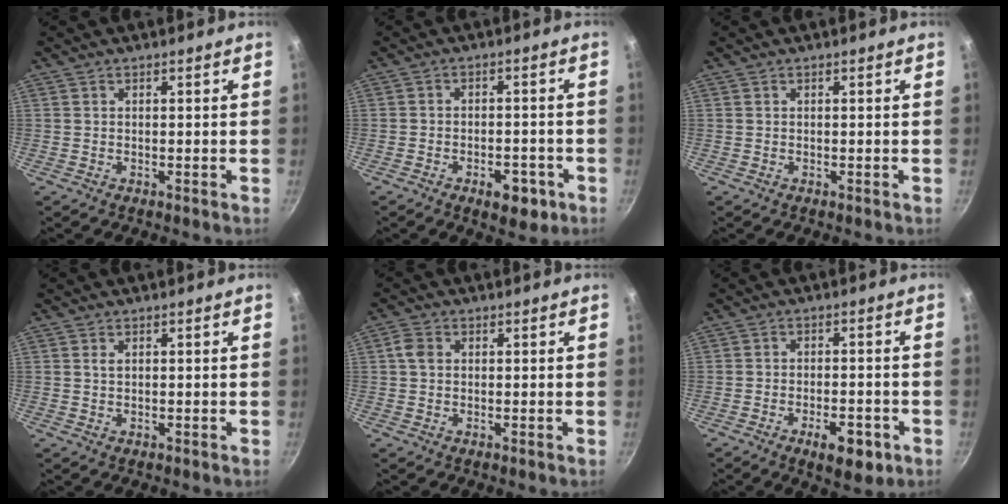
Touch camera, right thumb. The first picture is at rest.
{"total": 6.7, "force": [-3.3, 3.7, 4.5], "torque": [-0.042, 0.023, -0.038]}
{"total": 0.0}
{"total": 1.0, "force": [0.3, 0.6, 0.8], "torque": [-0.013, 0.001, 0.004]}
{"total": 2.7, "force": [0.3, 2.1, 1.6], "torque": [-0.031, 0.006, 0.000]}
{"total": 7.8, "force": [-3.7, 3.6, 5.8], "torque": [-0.071, 0.019, -0.048]}